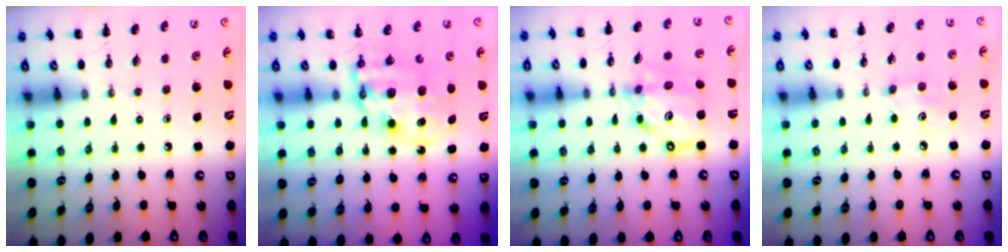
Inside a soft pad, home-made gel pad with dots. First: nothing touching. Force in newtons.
{"total": 11.4, "press": 11.1, "slide": 2.8}
{"total": 13.4, "press": 13.0, "slide": 3.4}
{"total": 4.4, "press": 4.3, "slide": 0.9}